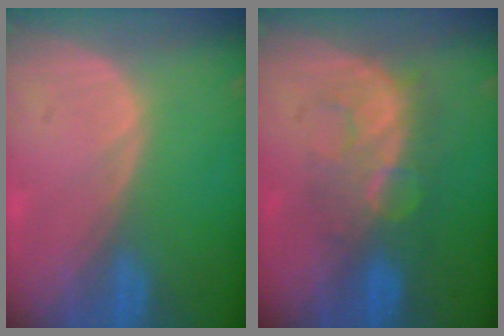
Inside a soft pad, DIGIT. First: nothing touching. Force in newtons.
{"total": 7.9, "press": 7.5, "slide": 2.7}